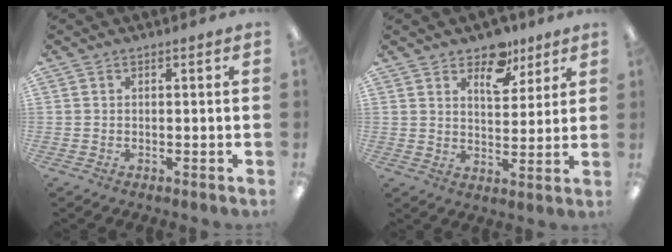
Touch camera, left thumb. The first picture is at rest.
{"total": 9.3, "force": [6.4, 5.2, 4.3], "torque": [-0.040, -0.035, 0.108]}